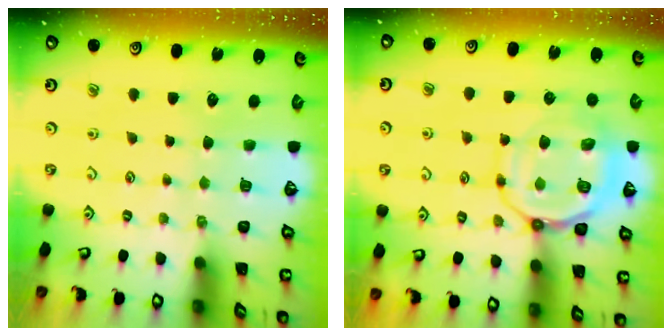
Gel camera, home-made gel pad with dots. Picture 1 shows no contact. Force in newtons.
{"total": 12.6, "press": 12.5, "slide": 1.4}